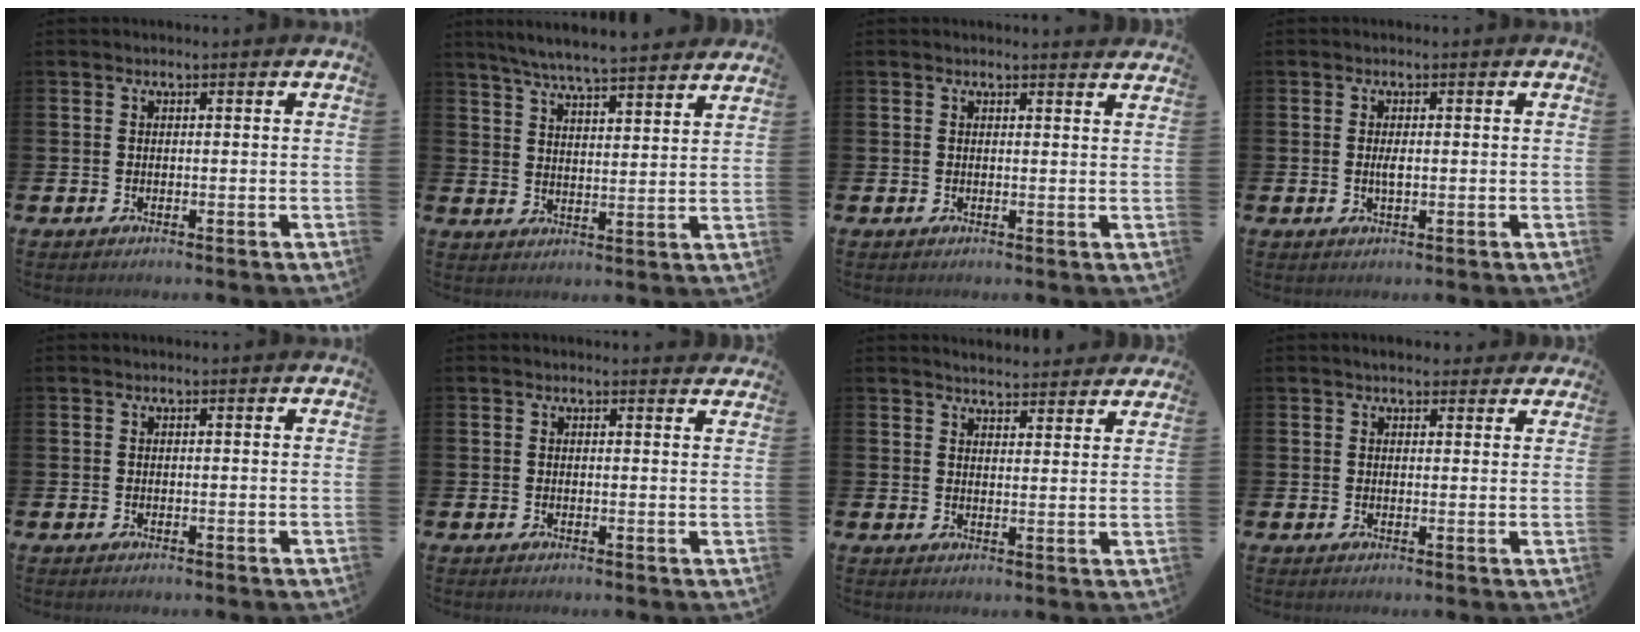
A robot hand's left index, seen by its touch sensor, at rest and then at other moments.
{"total": 6.5, "force": [6.2, -0.1, 1.7], "torque": [-0.056, -0.037, 0.110]}
{"total": 1.3, "force": [1.3, -0.1, 0.0], "torque": [0.008, -0.010, 0.022]}
{"total": 1.6, "force": [0.1, 0.5, 1.5], "torque": [-0.022, -0.001, -0.002]}
{"total": 0.0}
{"total": 0.9, "force": [0.9, 0.1, 0.0], "torque": [0.007, -0.002, 0.016]}
{"total": 3.9, "force": [3.9, 0.6, 0.0], "torque": [-0.009, -0.021, 0.071]}
{"total": 2.7, "force": [2.5, 1.1, 0.2], "torque": [0.000, -0.005, 0.043]}